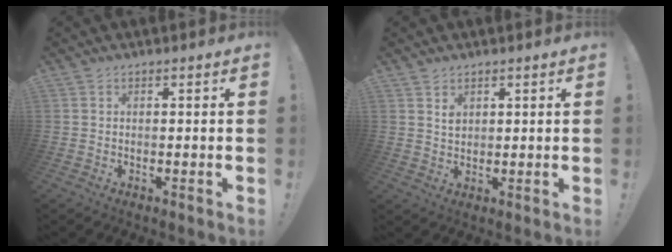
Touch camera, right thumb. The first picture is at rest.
{"total": 2.5, "force": [1.6, 1.7, 0.8], "torque": [-0.003, -0.012, 0.026]}